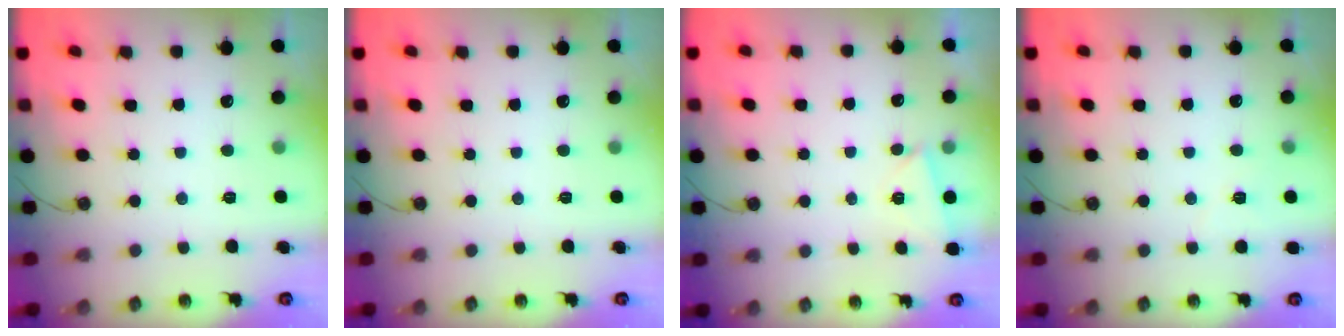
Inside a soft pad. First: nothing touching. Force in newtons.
{"total": 0.0}
{"total": 3.1, "press": 2.4, "slide": 1.9}
{"total": 2.6, "press": 2.3, "slide": 1.2}